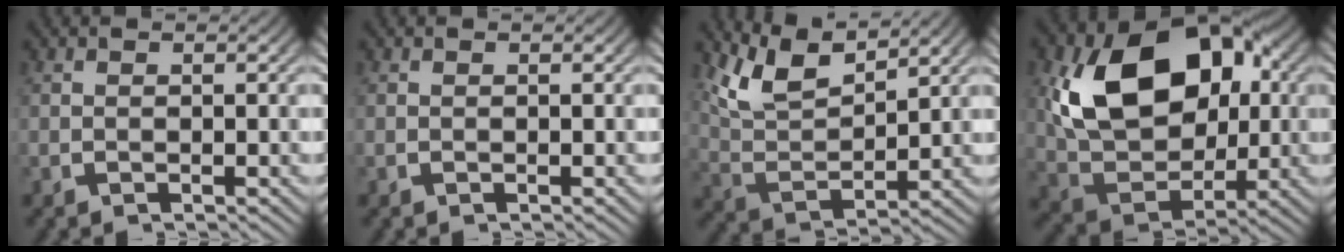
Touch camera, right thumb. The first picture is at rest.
{"total": 0.0}
{"total": 7.8, "force": [3.7, 4.3, 5.3], "torque": [-0.121, -0.012, 0.074]}
{"total": 17.2, "force": [2.3, 11.5, 12.6], "torque": [-0.265, -0.031, 0.050]}